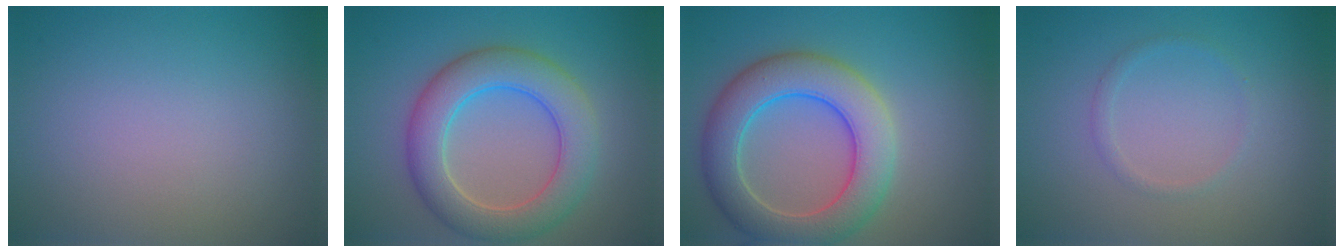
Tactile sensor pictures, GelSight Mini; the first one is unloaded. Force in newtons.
{"total": 6.6, "press": 6.6, "slide": 0.3}
{"total": 7.5, "press": 7.5, "slide": 0.4}
{"total": 1.0, "press": 1.0, "slide": 0.0}